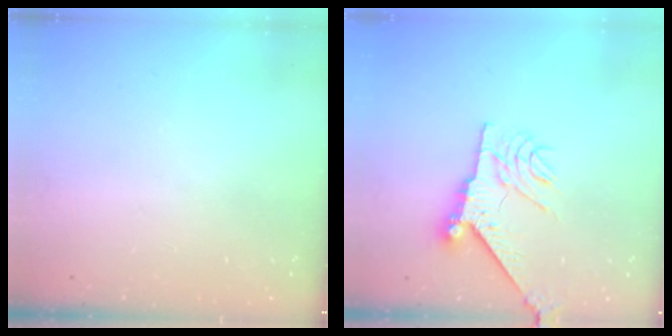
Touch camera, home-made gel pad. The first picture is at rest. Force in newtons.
{"total": 8.9, "press": 8.9, "slide": 0.9}